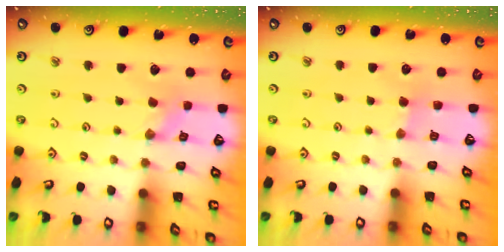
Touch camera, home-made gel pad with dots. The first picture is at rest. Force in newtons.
{"total": 2.0, "press": 2.0, "slide": 0.5}